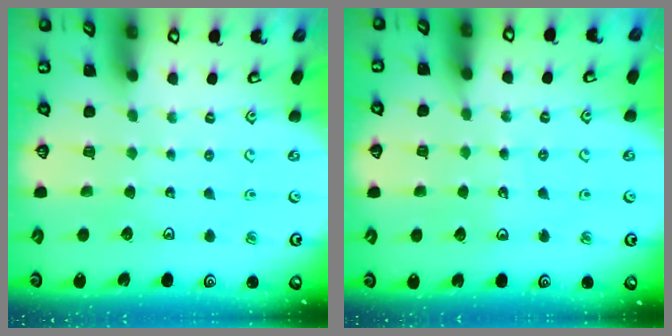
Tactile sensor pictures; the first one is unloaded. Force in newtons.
{"total": 5.4, "press": 4.7, "slide": 2.7}